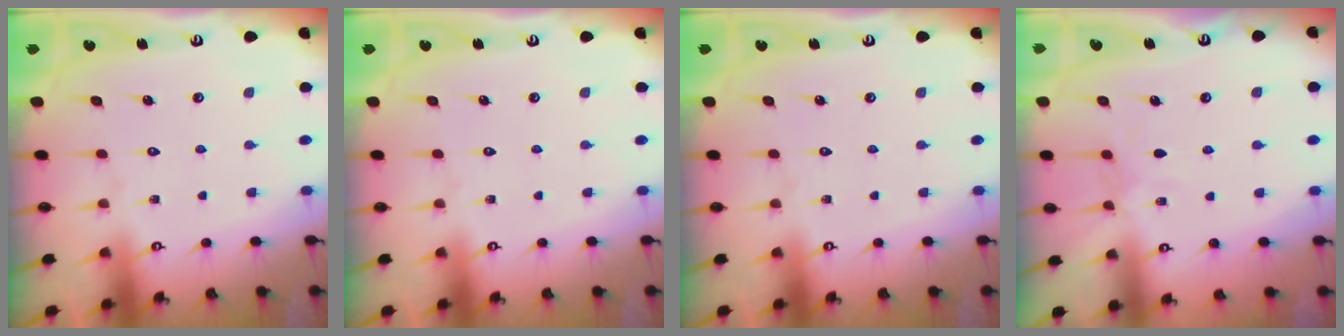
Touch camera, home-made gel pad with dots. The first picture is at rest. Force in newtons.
{"total": 0.0}
{"total": 0.0}
{"total": 3.4, "press": 3.4, "slide": 0.5}